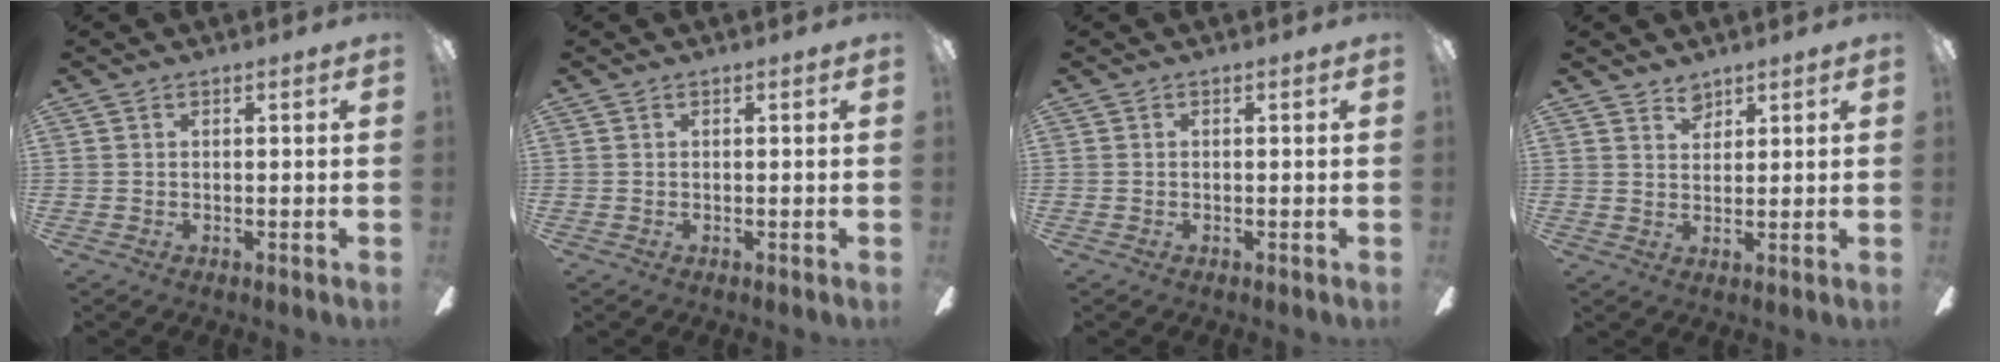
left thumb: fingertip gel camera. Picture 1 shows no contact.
{"total": 0.0}
{"total": 0.0}
{"total": 3.4, "force": [2.9, 1.6, 0.5], "torque": [0.001, -0.016, 0.053]}